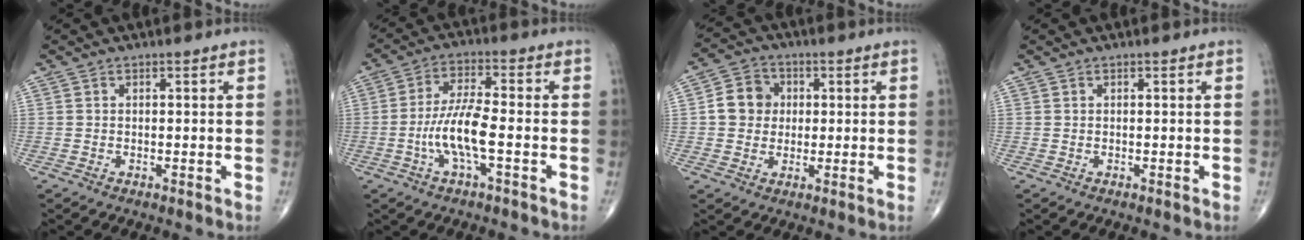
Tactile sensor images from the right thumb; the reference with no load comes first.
{"total": 8.5, "force": [-2.8, 2.3, 7.6], "torque": [-0.157, 0.027, -0.055]}
{"total": 7.1, "force": [0.6, 6.4, 3.2], "torque": [-0.032, 0.010, 0.001]}
{"total": 0.0}